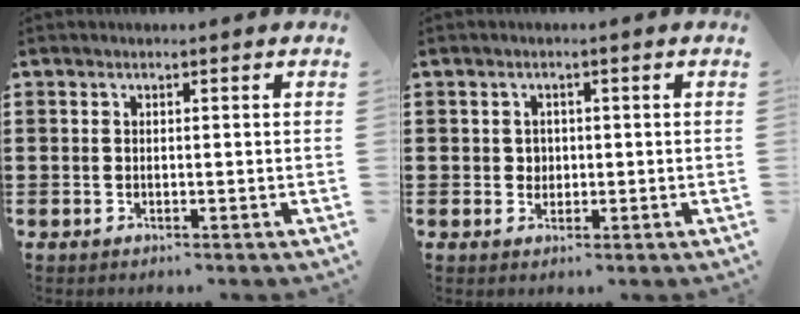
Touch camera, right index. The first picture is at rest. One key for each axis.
{"total": 1.5, "fx": 0.2, "fy": 1.4, "fz": 0.4, "tx": -0.013, "ty": 0.008, "tz": 0.002}